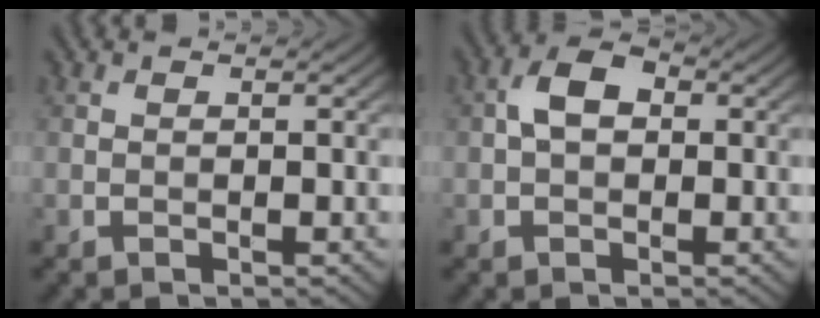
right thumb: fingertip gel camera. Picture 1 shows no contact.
{"total": 3.7, "force": [0.1, 2.5, 2.8], "torque": [-0.057, 0.009, -0.008]}